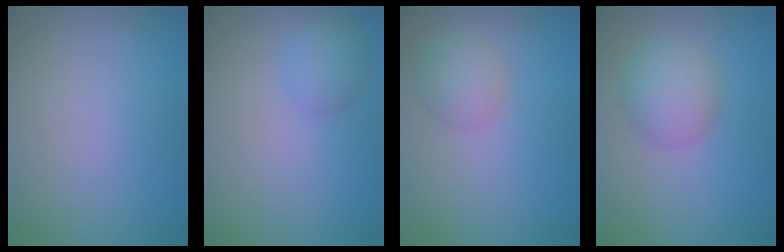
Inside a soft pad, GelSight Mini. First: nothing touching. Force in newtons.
{"total": 1.9, "press": 1.9, "slide": 0.1}
{"total": 2.3, "press": 2.3, "slide": 0.1}
{"total": 3.8, "press": 3.8, "slide": 0.2}